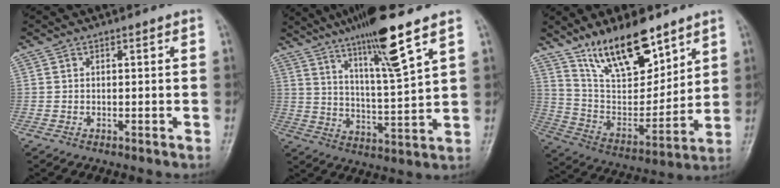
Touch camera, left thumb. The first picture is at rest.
{"total": 14.2, "force": [9.1, 0.9, 10.8], "torque": [-0.185, -0.051, 0.161]}
{"total": 17.9, "force": [12.5, 7.2, 10.6], "torque": [-0.132, -0.073, 0.235]}